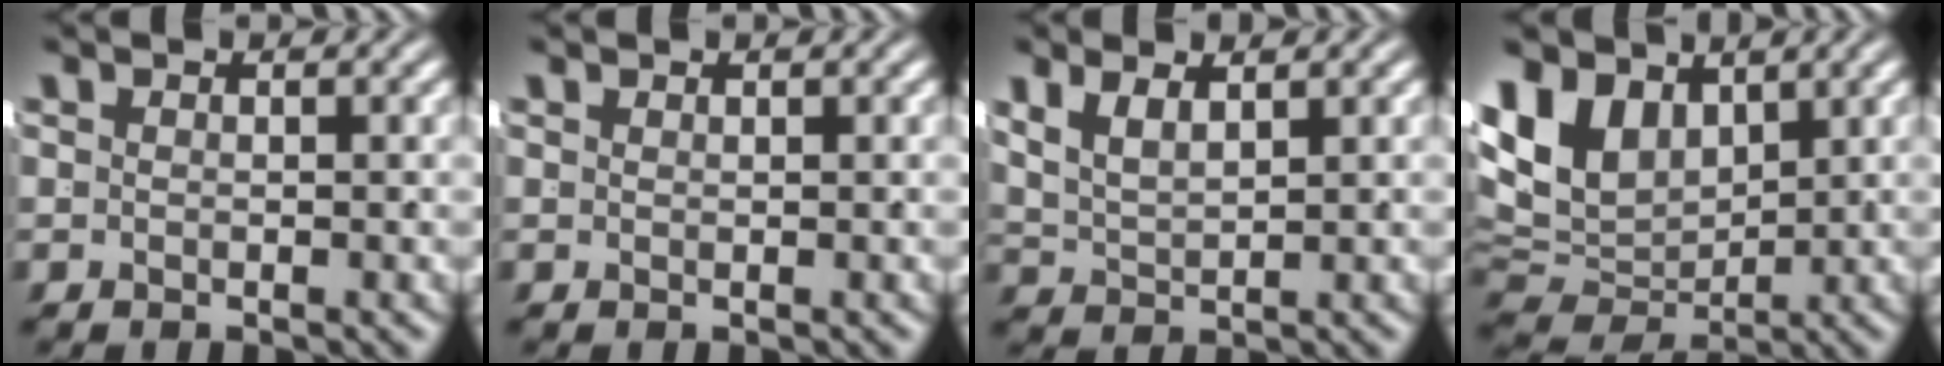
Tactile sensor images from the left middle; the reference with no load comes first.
{"total": 0.6, "force": [0.3, -0.5, -0.1], "torque": [0.010, -0.002, 0.010]}
{"total": 3.1, "force": [1.3, 1.9, 2.1], "torque": [-0.047, -0.006, 0.033]}
{"total": 9.4, "force": [1.3, 7.2, 5.8], "torque": [-0.132, -0.030, 0.042]}